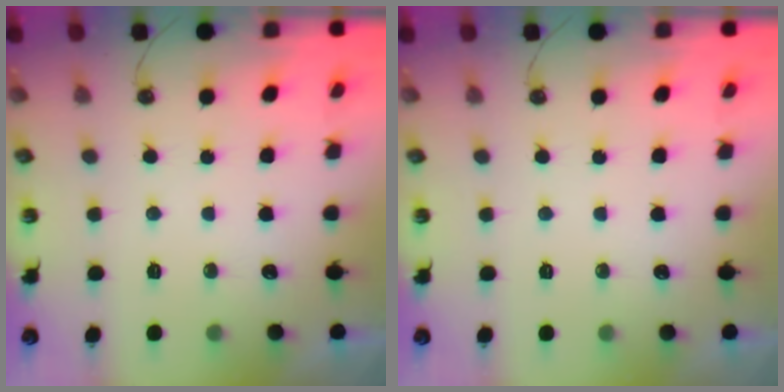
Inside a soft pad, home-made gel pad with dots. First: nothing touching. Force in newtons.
{"total": 0.0}